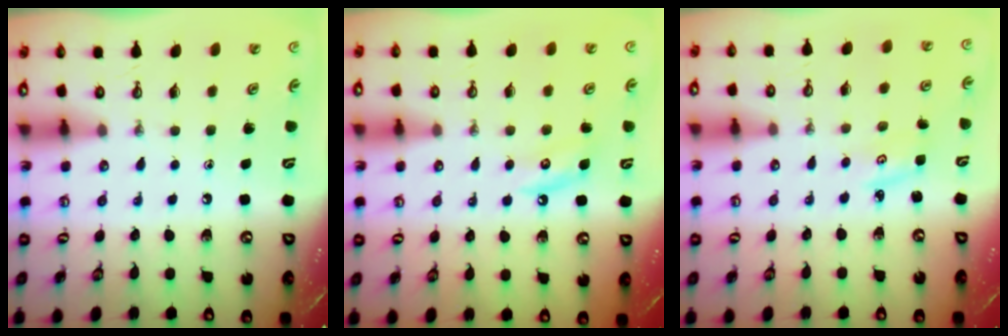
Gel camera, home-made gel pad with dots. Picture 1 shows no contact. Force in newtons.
{"total": 4.8, "press": 4.7, "slide": 0.9}
{"total": 2.9, "press": 2.8, "slide": 0.4}